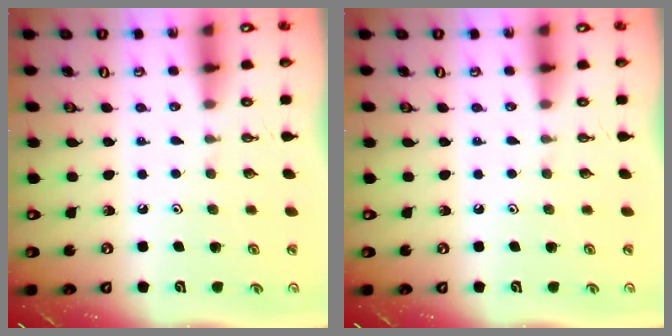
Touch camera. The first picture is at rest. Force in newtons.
{"total": 0.0}